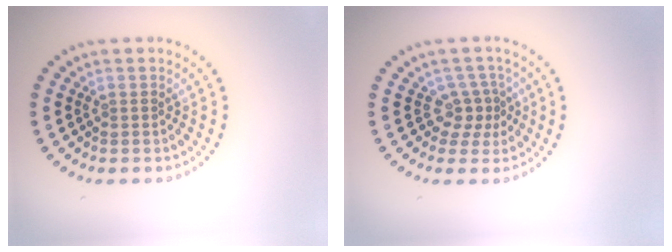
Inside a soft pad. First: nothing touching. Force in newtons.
{"total": 2.6, "press": 1.8, "slide": 1.9}